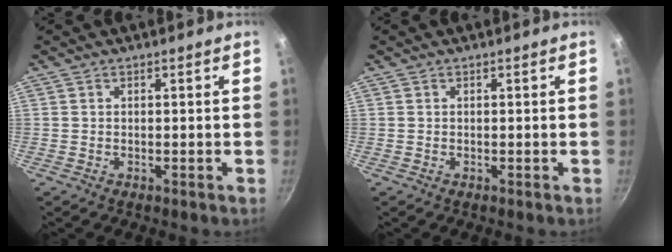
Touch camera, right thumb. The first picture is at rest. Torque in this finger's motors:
{"motor_torque": [-0.01, 0.01, 0.00, 0.00, 0.01]}